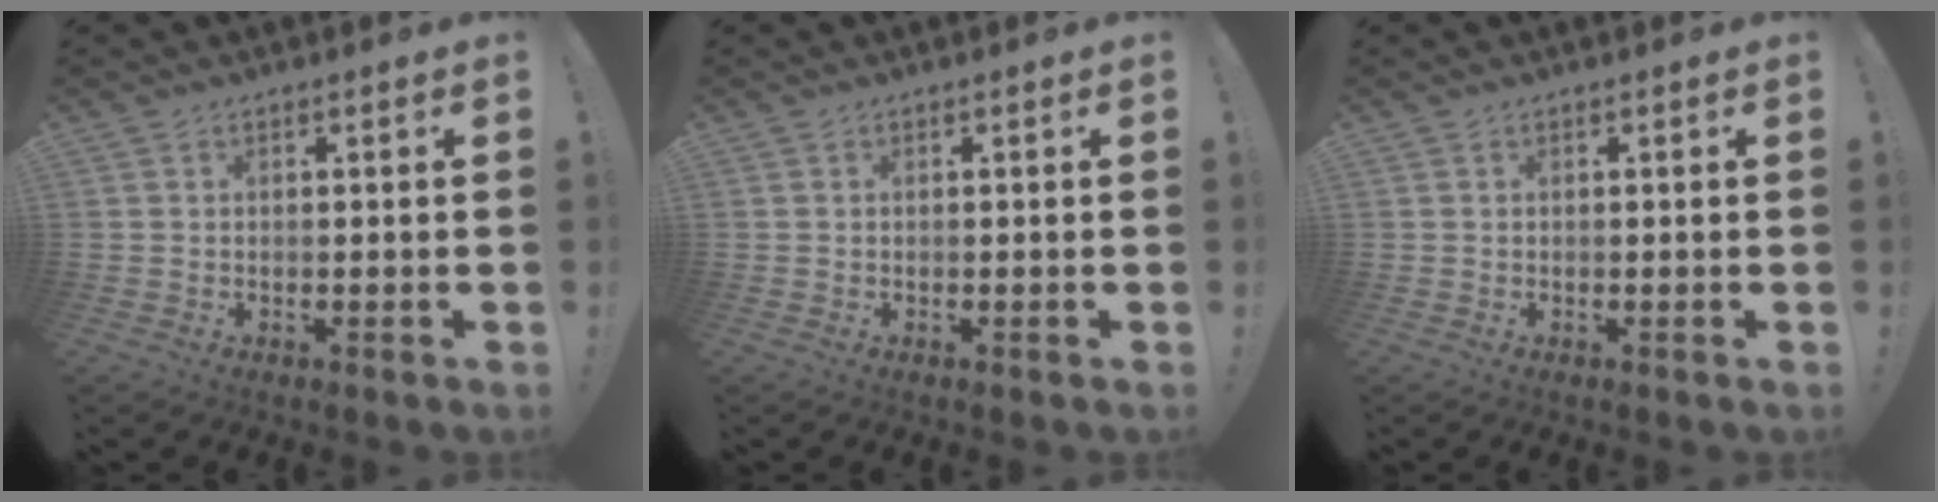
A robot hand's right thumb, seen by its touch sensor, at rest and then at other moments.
{"total": 0.0}
{"total": 0.0}